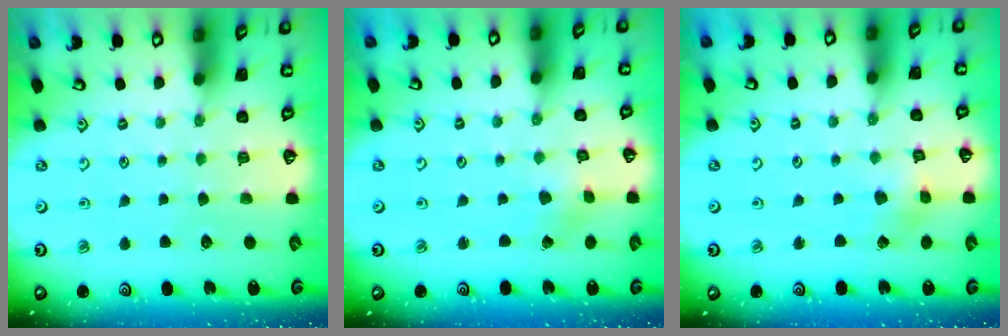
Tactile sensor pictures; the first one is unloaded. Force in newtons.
{"total": 0.9, "press": 0.9, "slide": 0.1}
{"total": 2.6, "press": 2.5, "slide": 0.3}